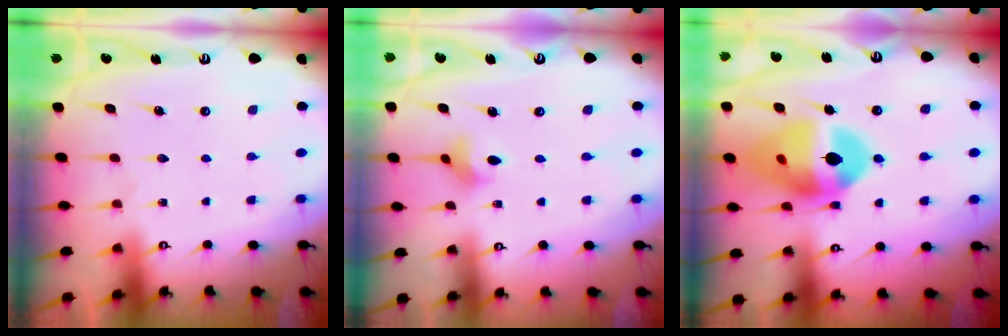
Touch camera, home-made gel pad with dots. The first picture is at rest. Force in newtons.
{"total": 2.8, "press": 2.8, "slide": 0.2}
{"total": 16.2, "press": 15.2, "slide": 5.6}